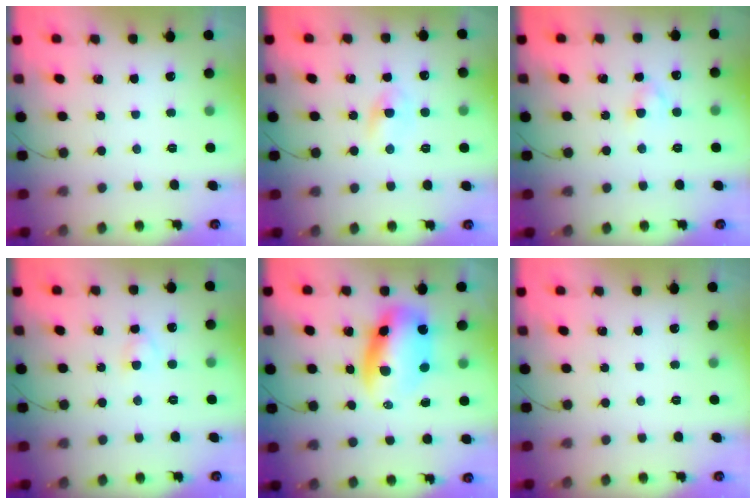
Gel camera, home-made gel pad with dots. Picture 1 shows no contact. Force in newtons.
{"total": 2.8, "press": 2.6, "slide": 1.1}
{"total": 3.3, "press": 3.1, "slide": 1.2}
{"total": 2.6, "press": 2.4, "slide": 1.1}
{"total": 9.5, "press": 9.3, "slide": 2.3}
{"total": 0.0}